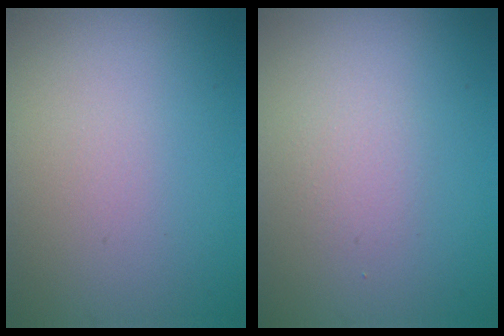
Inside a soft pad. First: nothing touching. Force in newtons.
{"total": 1.2, "press": 1.2, "slide": 0.0}